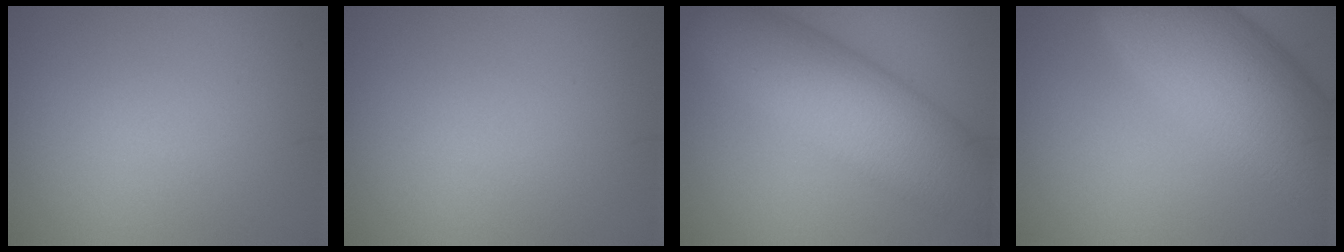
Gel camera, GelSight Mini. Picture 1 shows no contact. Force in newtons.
{"total": 0.0}
{"total": 10.4, "press": 10.4, "slide": 0.2}
{"total": 11.8, "press": 11.8, "slide": 0.3}